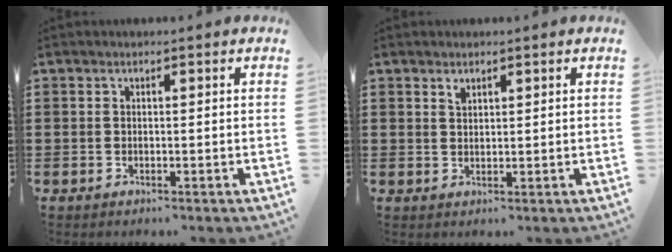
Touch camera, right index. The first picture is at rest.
{"total": 1.3, "force": [1.1, 0.6, 0.5], "torque": [-0.004, -0.002, 0.019]}